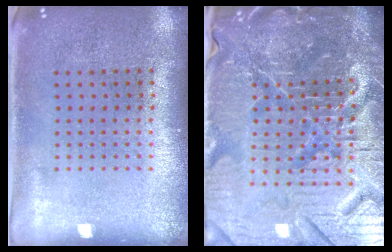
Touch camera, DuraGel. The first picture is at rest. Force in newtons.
{"total": 7.4, "press": 6.5, "slide": 3.5}